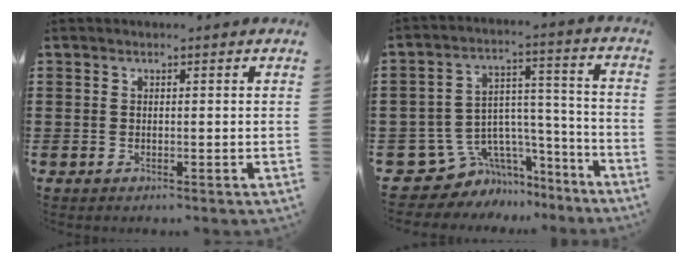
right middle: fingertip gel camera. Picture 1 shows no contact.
{"total": 7.9, "force": [-5.2, 5.7, 1.6], "torque": [-0.059, 0.000, -0.092]}